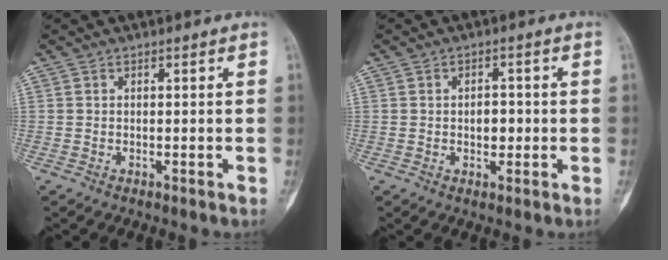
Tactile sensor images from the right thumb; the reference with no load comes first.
{"total": 3.2, "force": [-0.3, 2.1, 2.3], "torque": [-0.016, 0.004, -0.005]}